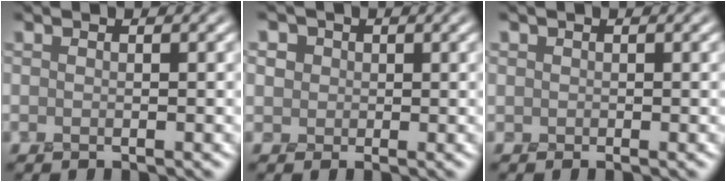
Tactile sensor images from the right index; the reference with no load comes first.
{"total": 3.2, "force": [1.1, 2.8, 1.2], "torque": [-0.024, 0.007, 0.009]}
{"total": 0.8, "force": [0.0, 0.8, 0.1], "torque": [0.001, -0.002, -0.005]}